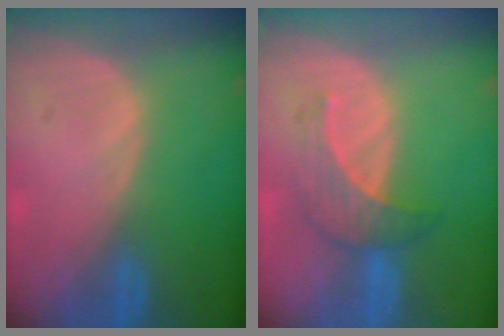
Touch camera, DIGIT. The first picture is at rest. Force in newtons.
{"total": 4.5, "press": 4.5, "slide": 0.4}